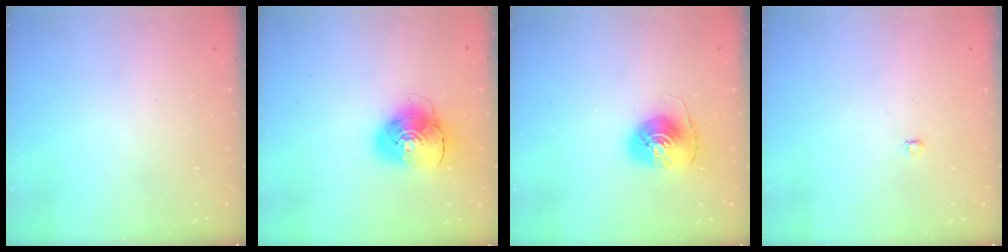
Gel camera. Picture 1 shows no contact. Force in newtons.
{"total": 9.9, "press": 9.8, "slide": 1.4}
{"total": 8.8, "press": 8.7, "slide": 0.7}
{"total": 3.0, "press": 3.0, "slide": 0.3}